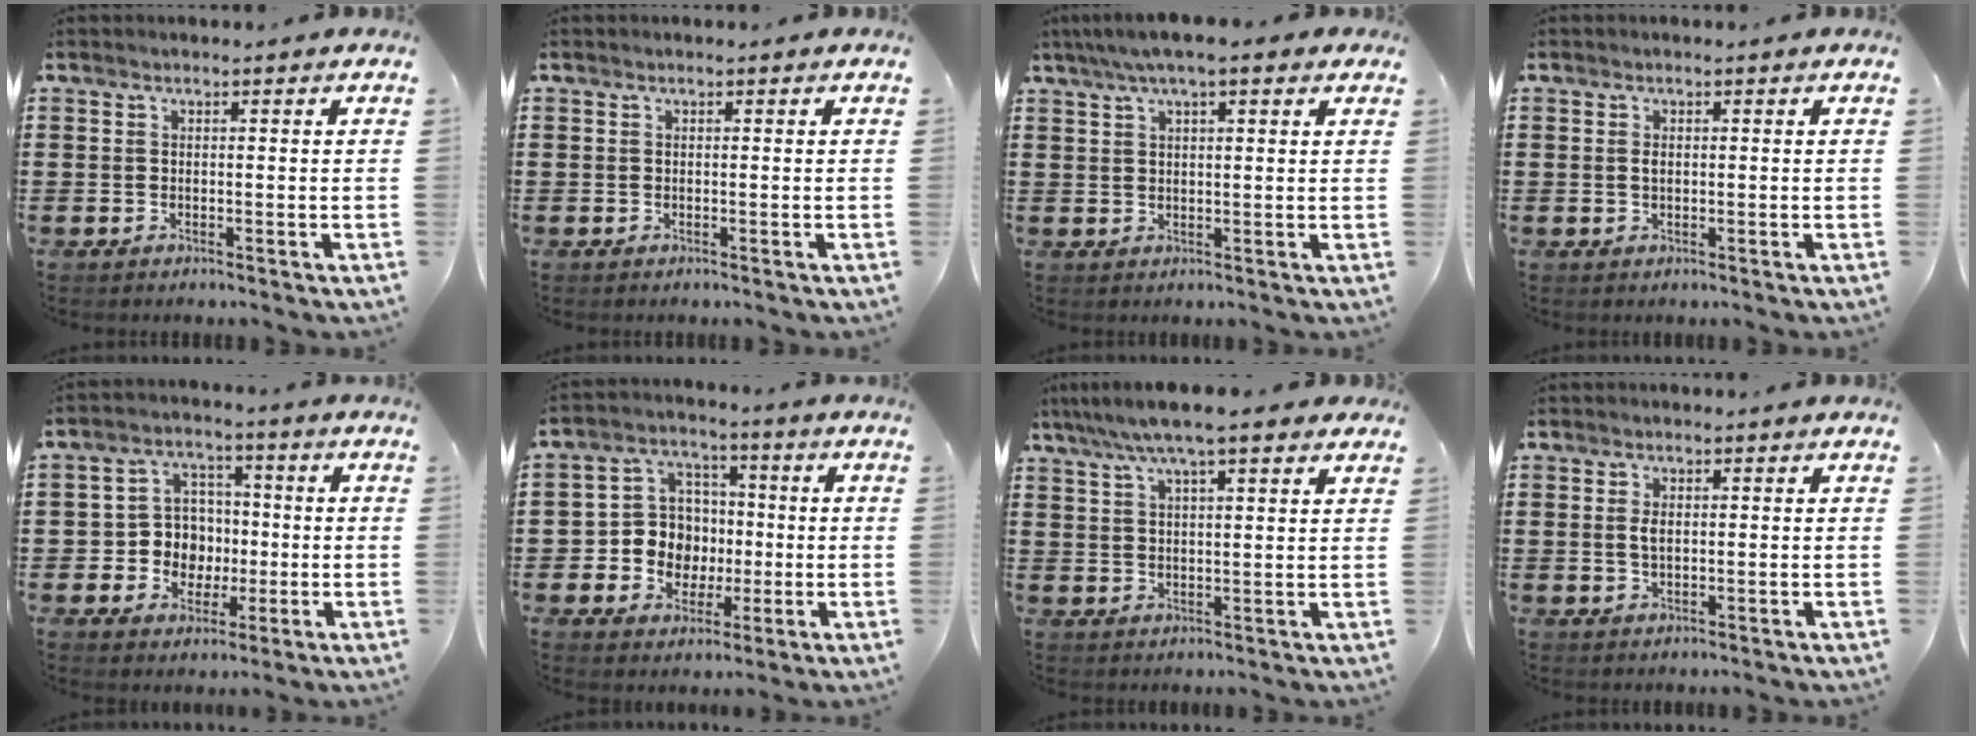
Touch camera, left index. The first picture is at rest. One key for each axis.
{"total": 0.0}
{"total": 4.8, "fx": 3.1, "fy": 1.0, "fz": 3.6, "tx": -0.075, "ty": 0.007, "tz": 0.054}
{"total": 1.0, "fx": 0.1, "fy": 0.5, "fz": 0.8, "tx": -0.019, "ty": 0.002, "tz": 0.000}
{"total": 6.7, "fx": -0.8, "fy": 6.4, "fz": 2.1, "tx": -0.053, "ty": 0.019, "tz": -0.013}
{"total": 8.1, "fx": -0.6, "fy": 7.7, "fz": 2.4, "tx": -0.071, "ty": 0.014, "tz": -0.006}
{"total": 7.2, "fx": 5.5, "fy": 1.1, "fz": 4.6, "tx": -0.101, "ty": -0.004, "tz": 0.098}
{"total": 1.9, "fx": 0.3, "fy": 0.9, "fz": 1.7, "tx": -0.044, "ty": 0.002, "tz": 0.001}